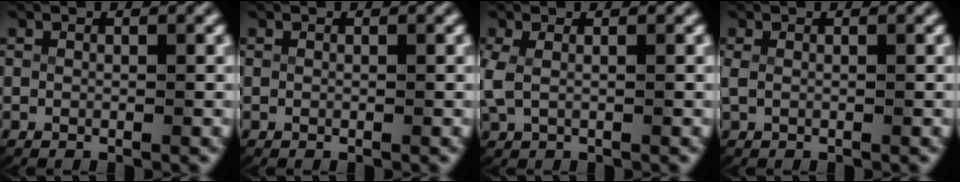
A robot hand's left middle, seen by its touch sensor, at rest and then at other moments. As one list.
[{"total": 0.0}, {"total": 2.0, "force": [0.2, 1.2, 1.6], "torque": [-0.054, -0.006, 0.011]}, {"total": 0.6, "force": [0.0, 0.1, 0.6], "torque": [-0.024, -0.006, 0.007]}]